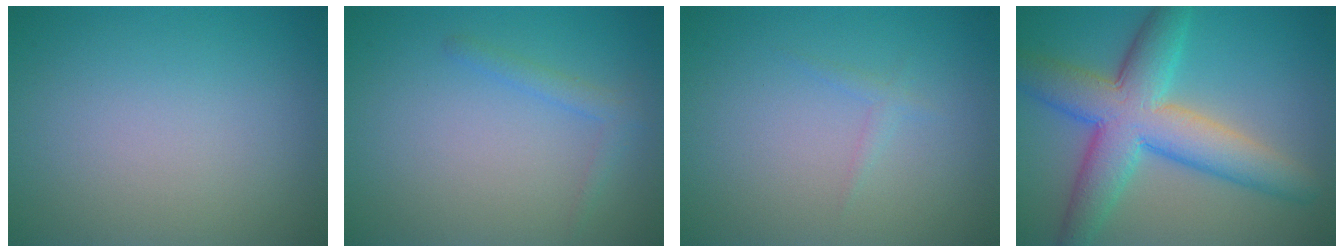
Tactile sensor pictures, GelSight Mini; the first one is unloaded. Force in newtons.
{"total": 1.4, "press": 1.4, "slide": 0.1}
{"total": 0.8, "press": 0.8, "slide": 0.1}
{"total": 8.7, "press": 8.7, "slide": 0.3}